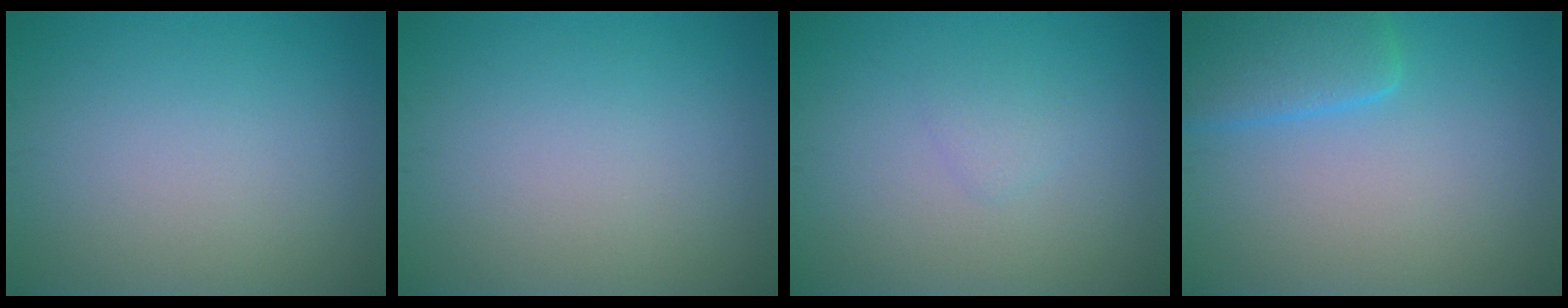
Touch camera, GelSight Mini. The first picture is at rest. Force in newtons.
{"total": 0.0}
{"total": 1.0, "press": 1.0, "slide": 0.1}
{"total": 4.2, "press": 4.1, "slide": 0.4}